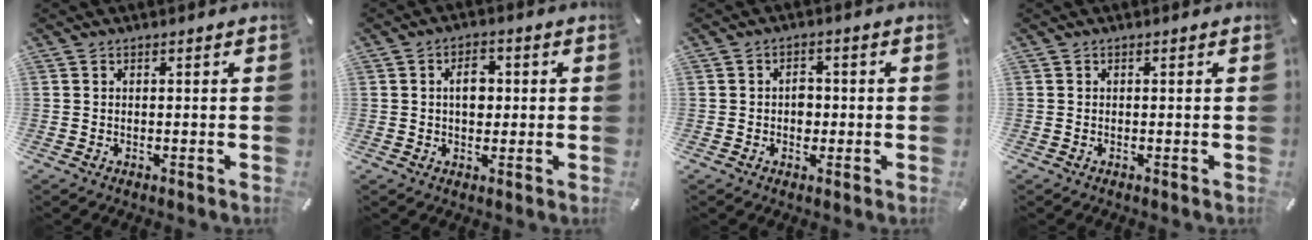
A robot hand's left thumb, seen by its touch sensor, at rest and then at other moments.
{"total": 5.9, "force": [0.5, 3.9, 4.3], "torque": [-0.062, 0.002, 0.002]}
{"total": 3.4, "force": [-0.4, 2.7, 2.1], "torque": [-0.024, -0.001, -0.013]}
{"total": 0.0}